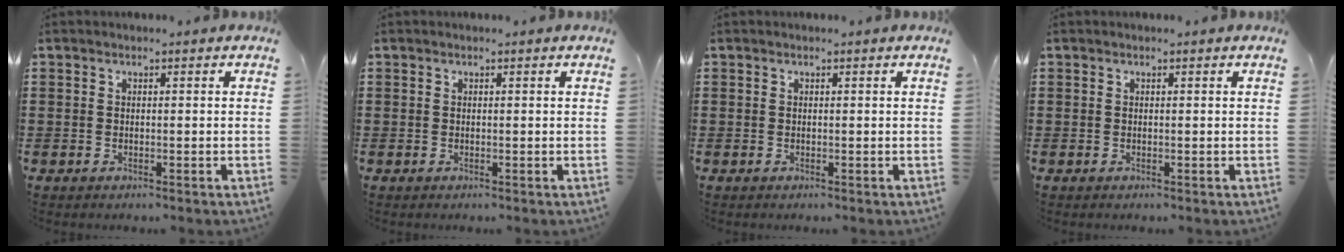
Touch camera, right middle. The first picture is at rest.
{"total": 0.0}
{"total": 0.0}
{"total": 0.0}